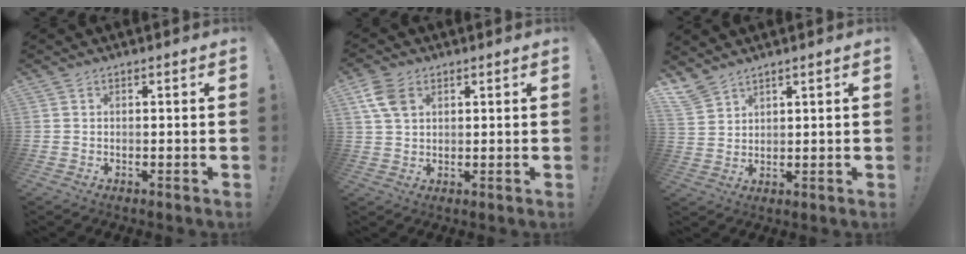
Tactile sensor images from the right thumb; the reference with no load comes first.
{"total": 7.5, "force": [3.0, 5.0, 4.6], "torque": [-0.092, 0.002, 0.062]}
{"total": 5.2, "force": [4.6, 1.4, 2.0], "torque": [-0.046, -0.025, 0.090]}